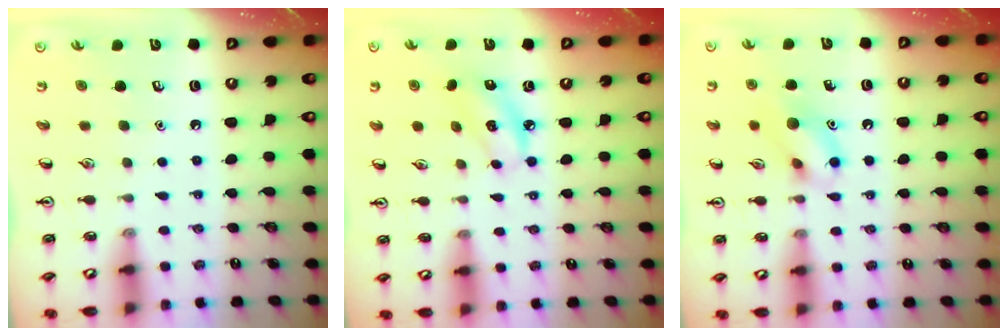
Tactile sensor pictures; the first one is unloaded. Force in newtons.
{"total": 6.5, "press": 6.4, "slide": 1.3}
{"total": 11.0, "press": 11.0, "slide": 0.9}